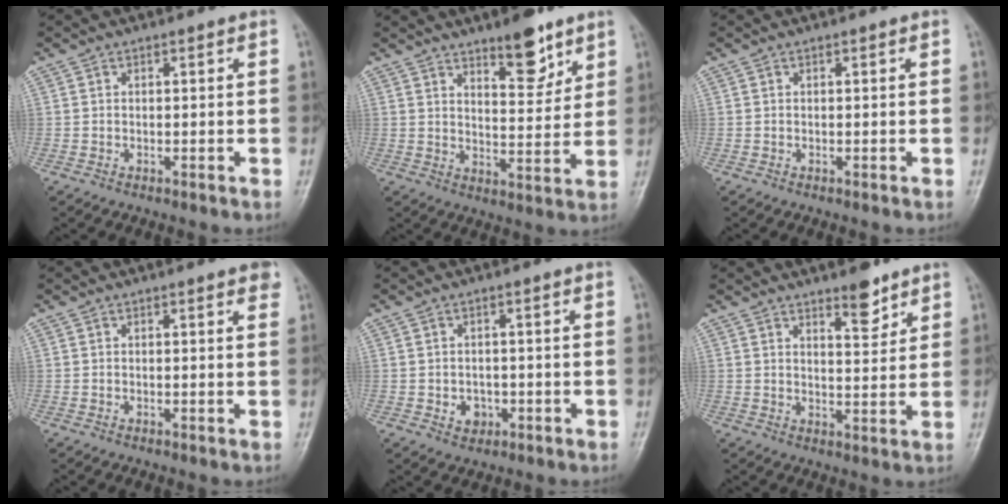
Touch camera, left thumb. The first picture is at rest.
{"total": 9.2, "force": [6.2, 3.4, 5.8], "torque": [-0.060, -0.044, 0.096]}
{"total": 0.0}
{"total": 2.2, "force": [1.4, 0.5, 1.7], "torque": [-0.015, -0.001, 0.012]}
{"total": 2.9, "force": [-0.7, 2.4, 1.4], "torque": [-0.009, 0.003, -0.003]}
{"total": 5.6, "force": [4.1, 1.9, 3.3], "torque": [-0.033, -0.032, 0.061]}